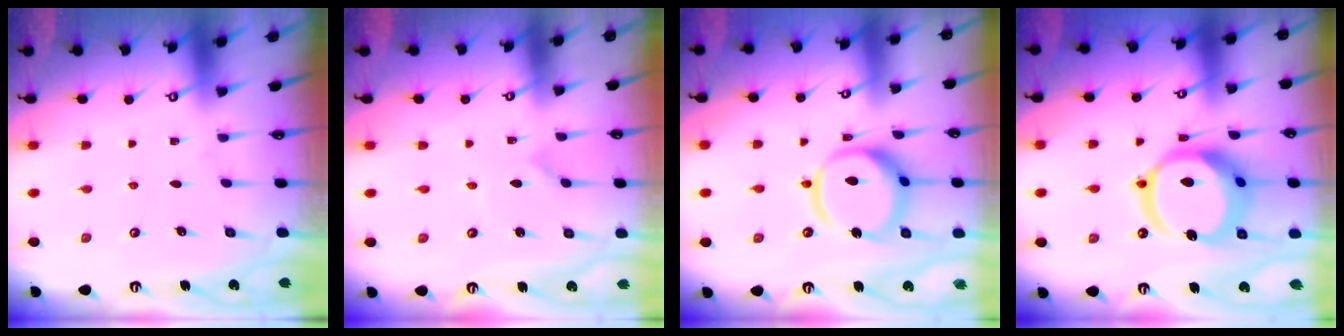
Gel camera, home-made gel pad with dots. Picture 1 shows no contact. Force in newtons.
{"total": 0.0}
{"total": 15.1, "press": 15.0, "slide": 1.9}
{"total": 19.8, "press": 19.7, "slide": 2.6}